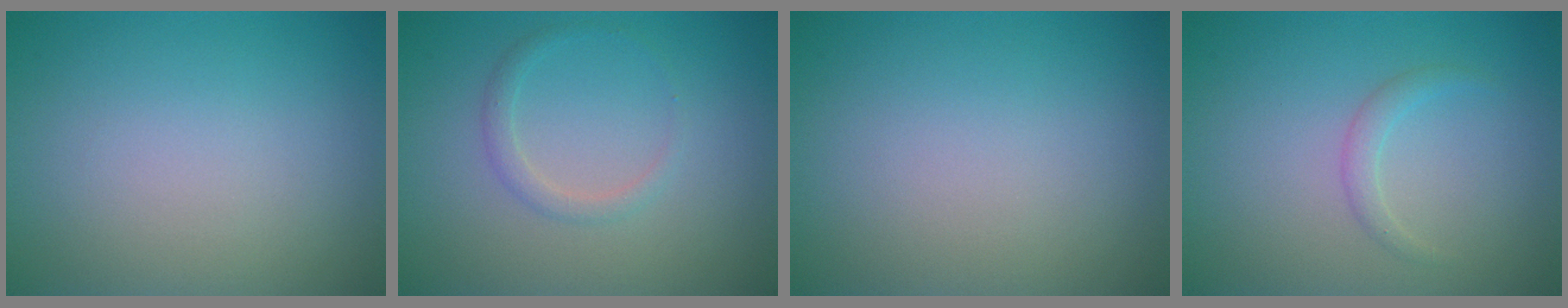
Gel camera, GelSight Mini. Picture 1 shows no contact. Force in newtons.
{"total": 1.3, "press": 1.3, "slide": 0.1}
{"total": 0.0}
{"total": 1.2, "press": 1.2, "slide": 0.1}